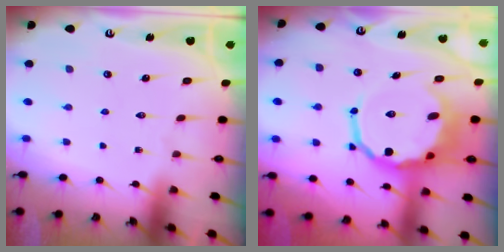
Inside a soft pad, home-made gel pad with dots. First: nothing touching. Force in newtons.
{"total": 12.7, "press": 12.1, "slide": 3.6}